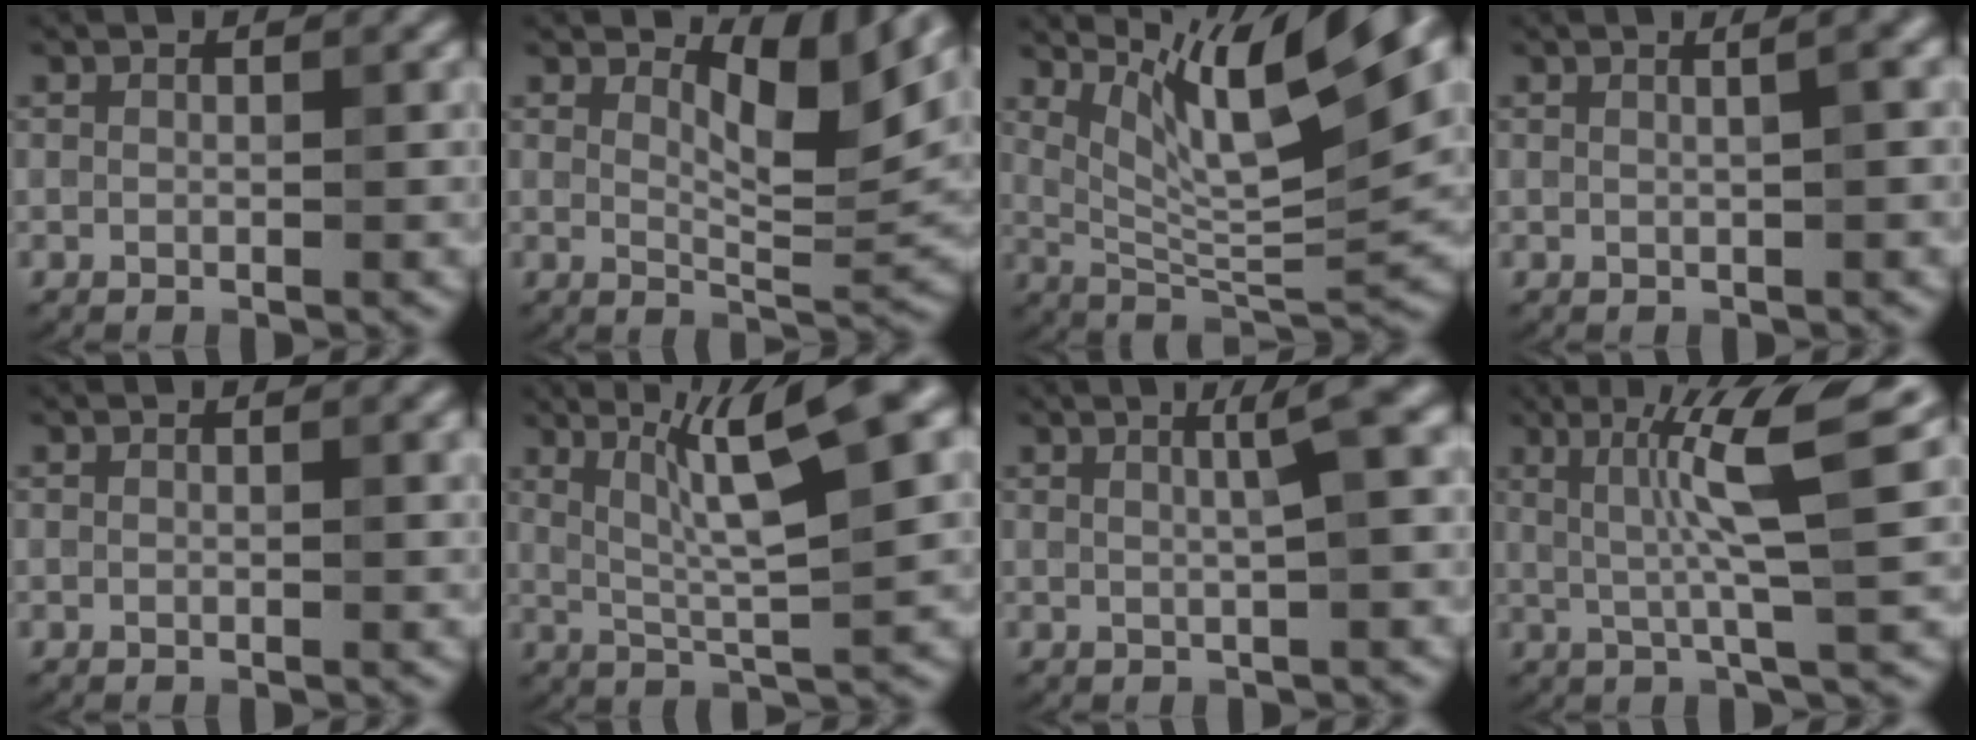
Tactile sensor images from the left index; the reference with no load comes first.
{"total": 5.6, "force": [3.3, 1.6, 4.3], "torque": [-0.069, -0.007, 0.049]}
{"total": 11.6, "force": [6.0, 2.4, 9.6], "torque": [-0.155, 0.004, 0.110]}
{"total": 3.4, "force": [1.2, 1.4, 2.8], "torque": [-0.015, 0.015, -0.006]}
{"total": 0.7, "force": [0.2, 0.1, 0.6], "torque": [-0.006, 0.001, 0.003]}
{"total": 8.9, "force": [3.6, 1.5, 8.0], "torque": [-0.125, 0.014, 0.065]}
{"total": 3.4, "force": [1.0, 0.5, 3.2], "torque": [-0.037, 0.014, 0.013]}
{"total": 8.1, "force": [2.2, 1.2, 7.8], "torque": [-0.119, 0.012, 0.033]}